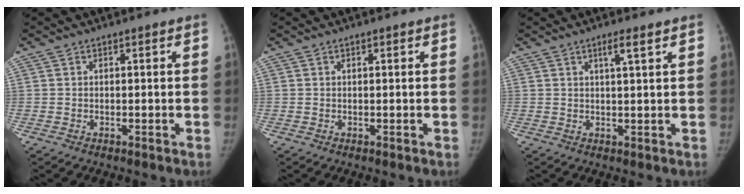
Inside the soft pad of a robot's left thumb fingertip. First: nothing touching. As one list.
[{"total": 0.6, "force": [0.2, 0.2, 0.5], "torque": [-0.010, 0.001, 0.003]}, {"total": 3.0, "force": [1.7, 0.2, 2.5], "torque": [-0.046, -0.008, 0.030]}]